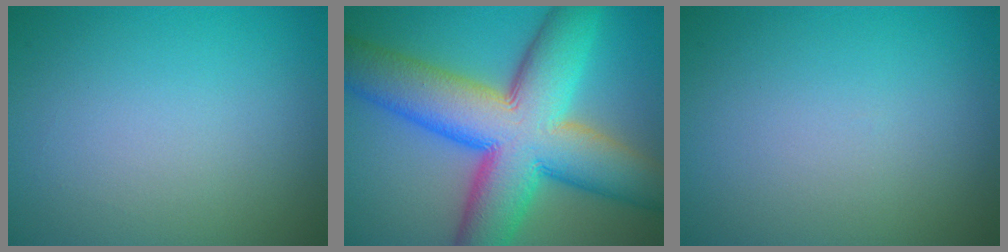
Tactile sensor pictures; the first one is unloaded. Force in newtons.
{"total": 14.6, "press": 14.6, "slide": 0.4}
{"total": 0.0}